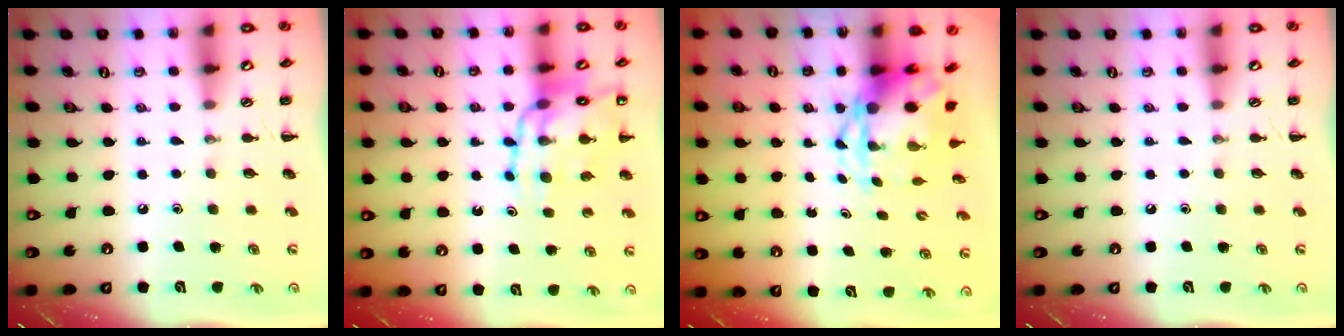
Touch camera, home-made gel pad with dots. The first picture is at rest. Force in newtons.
{"total": 13.0, "press": 12.6, "slide": 3.3}
{"total": 4.4, "press": 4.1, "slide": 1.4}
{"total": 0.0}